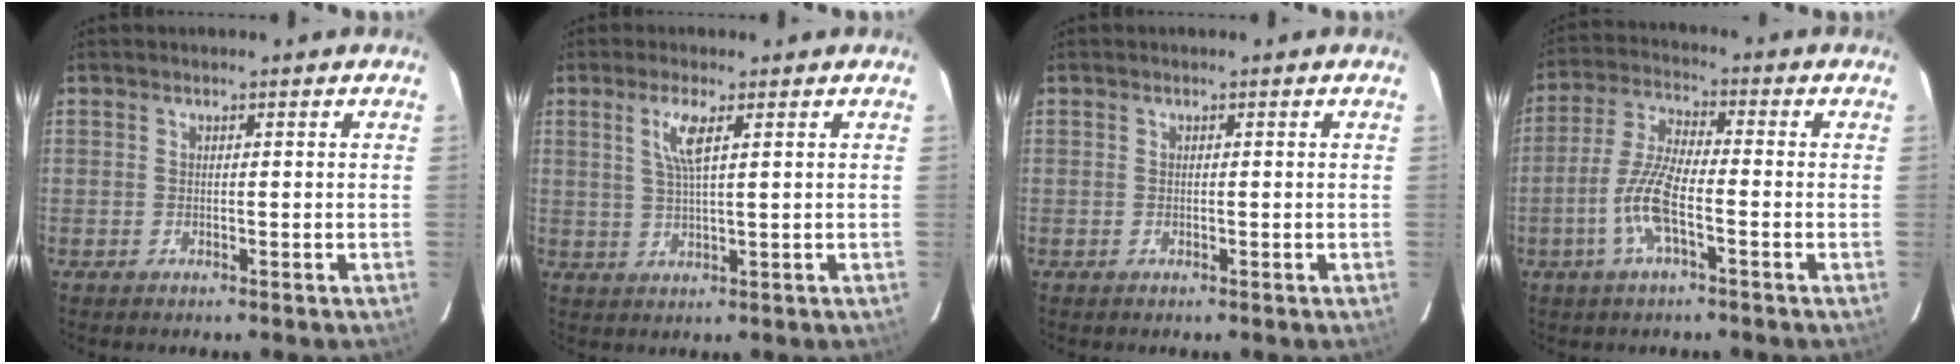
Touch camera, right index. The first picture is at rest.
{"total": 4.3, "force": [1.8, 0.3, 3.9], "torque": [-0.079, -0.001, 0.036]}
{"total": 0.0}
{"total": 9.0, "force": [-3.3, 2.1, 8.1], "torque": [-0.176, 0.002, -0.069]}